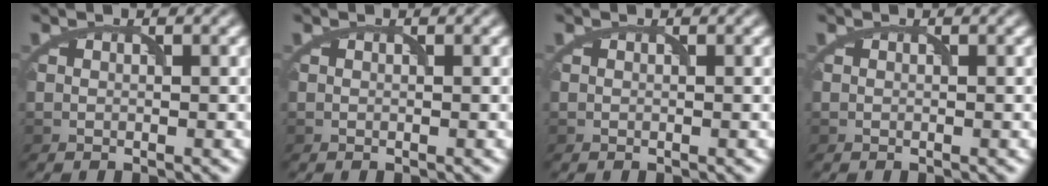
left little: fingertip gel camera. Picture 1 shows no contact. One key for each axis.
{"total": 0.0}
{"total": 0.0}
{"total": 0.0}